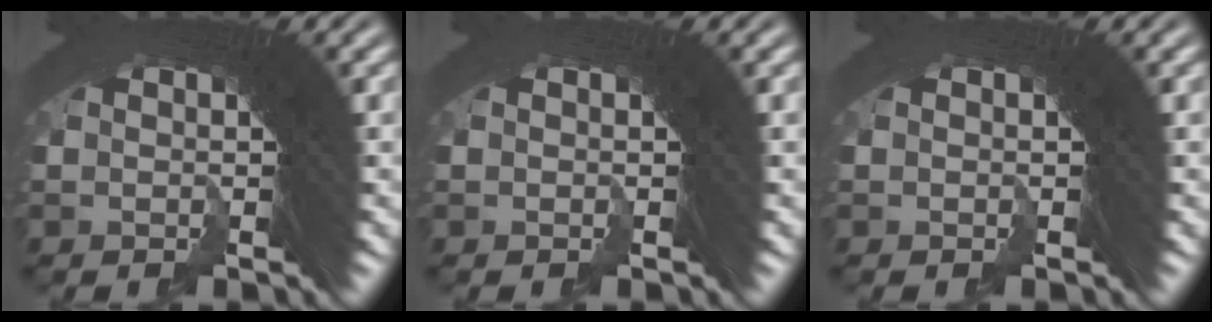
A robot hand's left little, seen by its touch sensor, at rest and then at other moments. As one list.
[{"total": 0.0}, {"total": 0.0}]